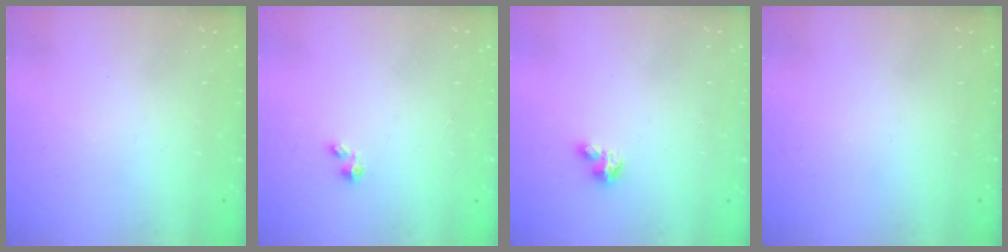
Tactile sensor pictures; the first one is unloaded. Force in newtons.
{"total": 0.0}
{"total": 2.0, "press": 2.0, "slide": 0.2}
{"total": 0.0}